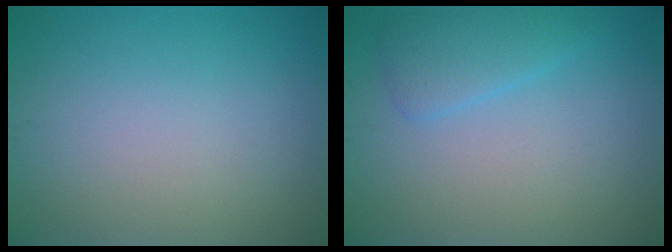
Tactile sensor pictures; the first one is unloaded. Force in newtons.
{"total": 2.4, "press": 2.4, "slide": 0.2}